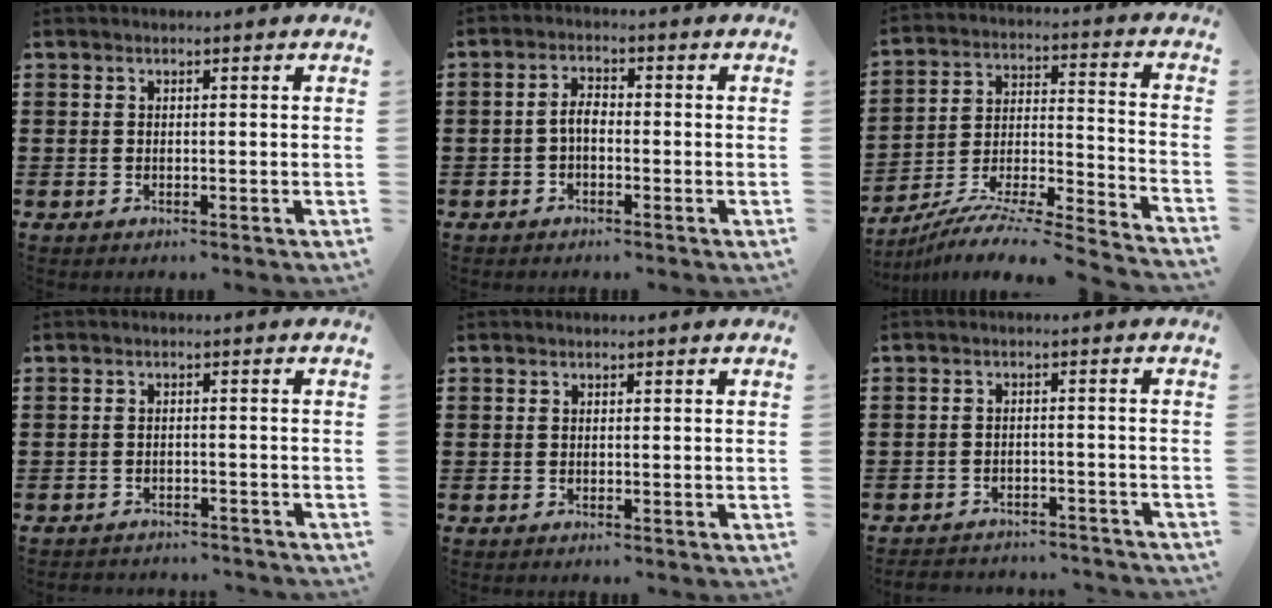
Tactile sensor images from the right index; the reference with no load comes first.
{"total": 2.6, "force": [-0.7, 1.1, 2.2], "torque": [-0.049, 0.002, -0.018]}
{"total": 8.0, "force": [-7.4, 0.0, 3.1], "torque": [-0.049, 0.001, -0.152]}
{"total": 1.8, "force": [-1.8, 0.2, -0.1], "torque": [-0.006, 0.001, -0.040]}
{"total": 0.0}
{"total": 2.7, "force": [-2.7, 0.3, 0.0], "torque": [-0.007, -0.001, -0.057]}